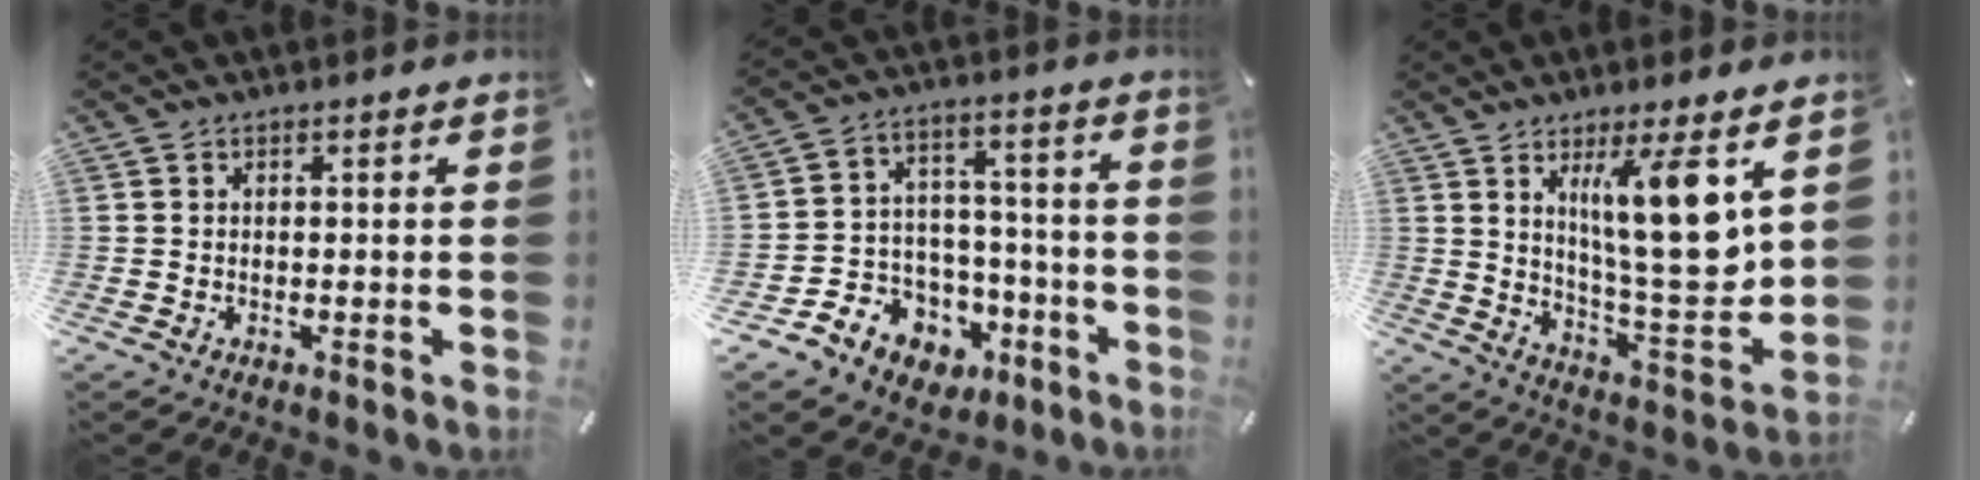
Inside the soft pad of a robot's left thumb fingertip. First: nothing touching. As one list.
[{"total": 10.0, "force": [-4.1, 8.9, 1.9], "torque": [-0.020, 0.022, -0.058]}, {"total": 16.5, "force": [6.9, 3.2, 14.6], "torque": [-0.235, -0.045, 0.103]}]